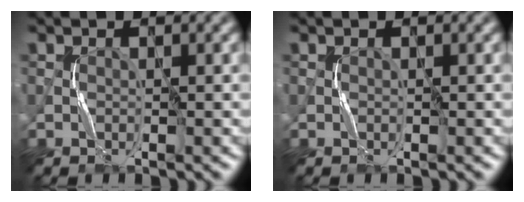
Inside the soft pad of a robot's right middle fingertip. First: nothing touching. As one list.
[{"total": 0.0}]